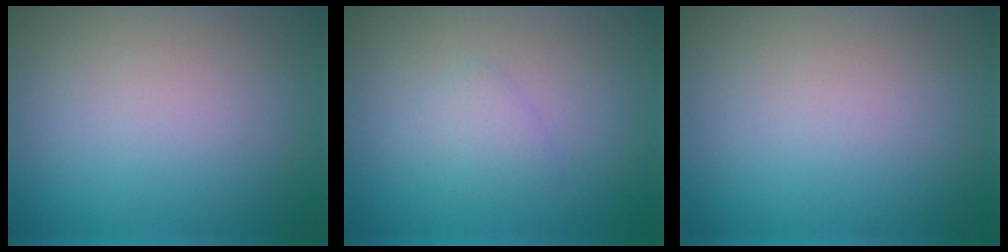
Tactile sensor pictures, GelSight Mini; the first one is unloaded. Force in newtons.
{"total": 1.4, "press": 1.4, "slide": 0.0}
{"total": 0.0}